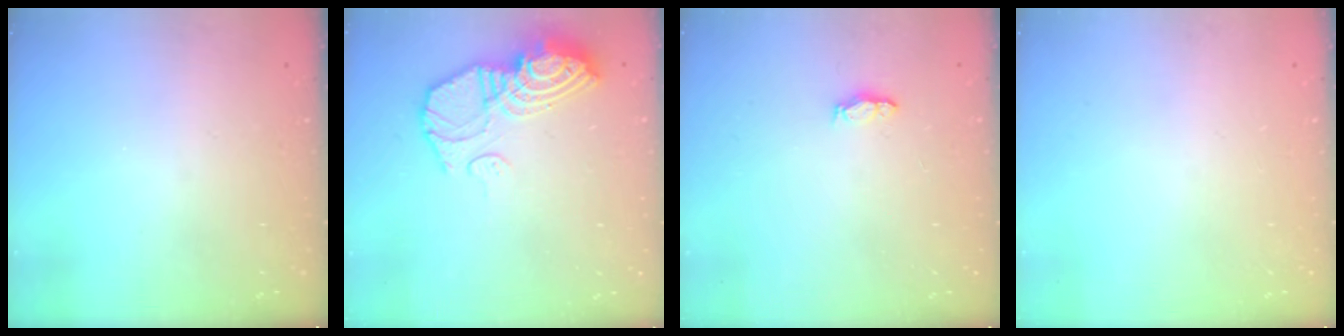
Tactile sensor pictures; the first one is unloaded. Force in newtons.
{"total": 13.5, "press": 13.4, "slide": 1.4}
{"total": 7.9, "press": 4.8, "slide": 6.2}
{"total": 0.0}